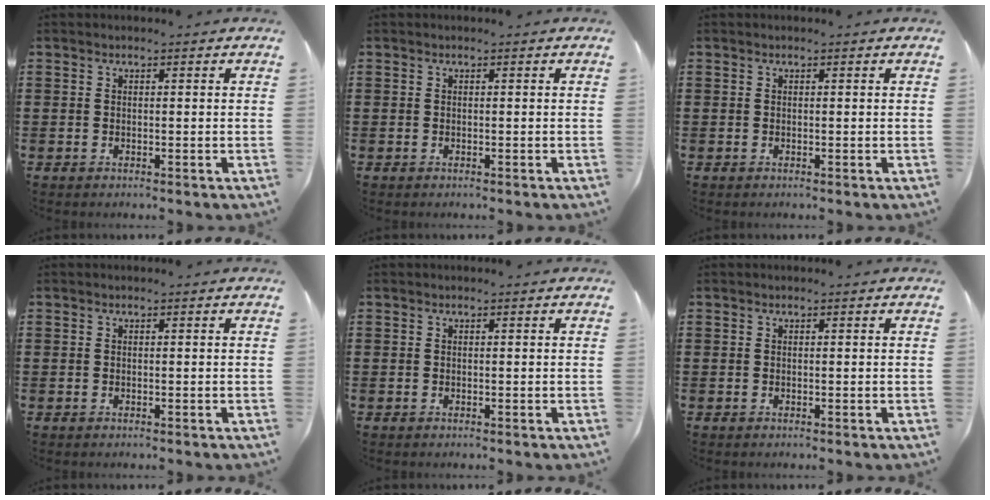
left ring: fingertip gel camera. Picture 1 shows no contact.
{"total": 0.0}
{"total": 0.0}
{"total": 0.0}
{"total": 0.0}
{"total": 0.0}